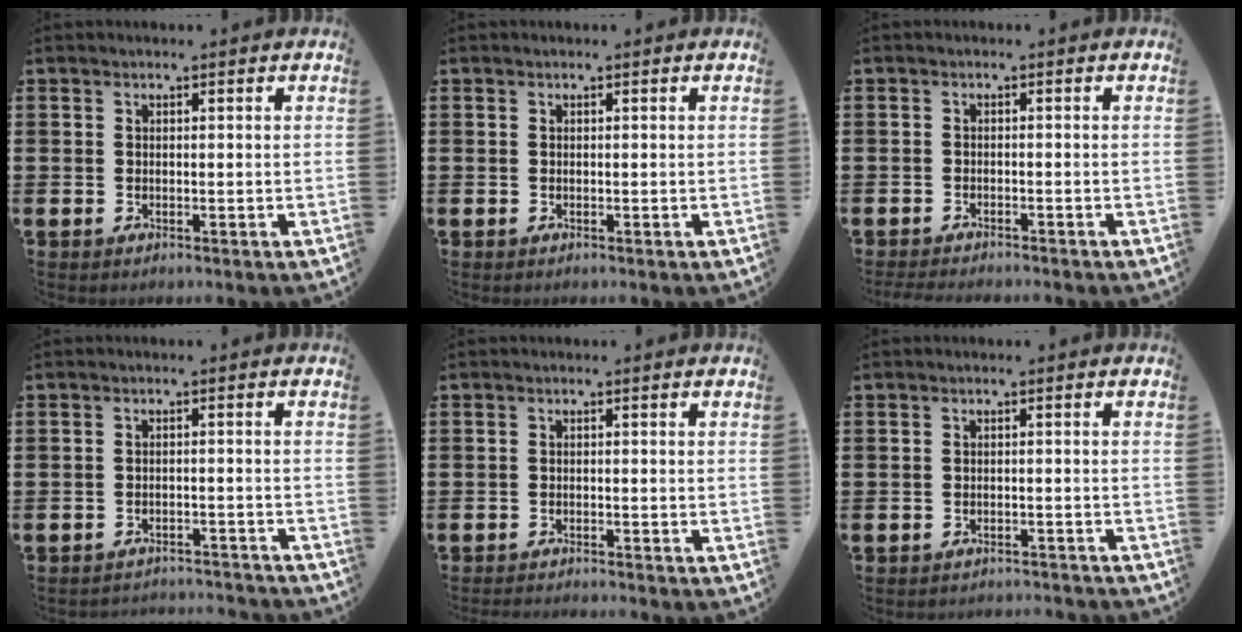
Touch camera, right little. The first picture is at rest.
{"total": 0.0}
{"total": 1.2, "force": [-1.2, 0.0, 0.2], "torque": [-0.005, 0.001, -0.024]}
{"total": 2.0, "force": [-2.0, -0.1, -0.2], "torque": [-0.003, 0.004, -0.045]}
{"total": 1.0, "force": [-1.0, -0.1, 0.0], "torque": [-0.002, 0.000, -0.021]}
{"total": 1.3, "force": [-1.3, -0.1, -0.1], "torque": [-0.002, 0.003, -0.027]}